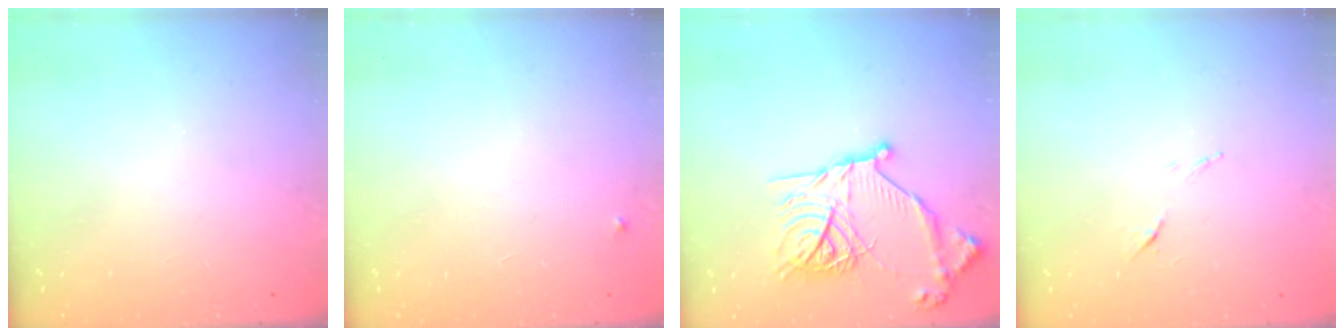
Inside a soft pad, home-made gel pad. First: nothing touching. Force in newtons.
{"total": 2.7, "press": 2.7, "slide": 0.2}
{"total": 18.2, "press": 18.2, "slide": 1.1}
{"total": 6.8, "press": 6.8, "slide": 0.8}